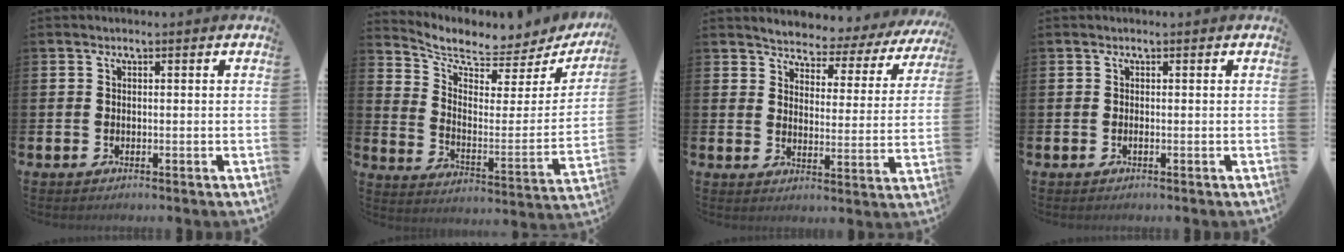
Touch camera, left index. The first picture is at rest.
{"total": 6.1, "force": [5.6, 1.7, 1.8], "torque": [-0.059, -0.055, 0.090]}
{"total": 3.3, "force": [3.2, 0.9, 0.0], "torque": [-0.023, -0.035, 0.045]}
{"total": 0.0}